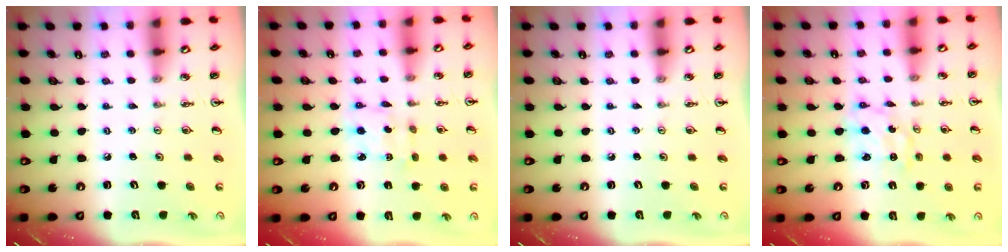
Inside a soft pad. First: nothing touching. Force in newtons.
{"total": 2.3, "press": 2.3, "slide": 0.3}
{"total": 0.0}
{"total": 2.7, "press": 2.7, "slide": 0.3}